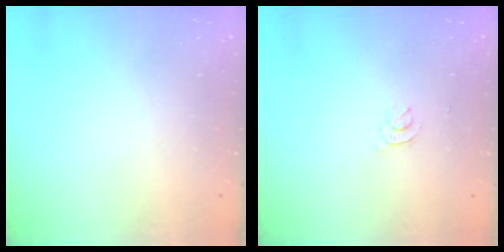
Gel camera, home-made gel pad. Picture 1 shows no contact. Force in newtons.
{"total": 2.9, "press": 2.9, "slide": 0.5}